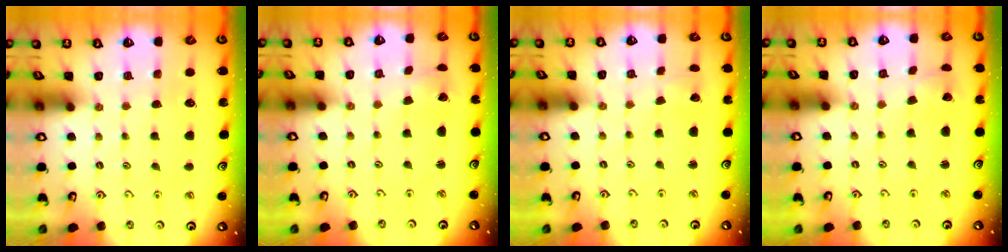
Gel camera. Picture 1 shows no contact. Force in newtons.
{"total": 0.6, "press": 0.6, "slide": 0.0}
{"total": 1.8, "press": 1.8, "slide": 0.0}
{"total": 1.7, "press": 1.7, "slide": 0.1}